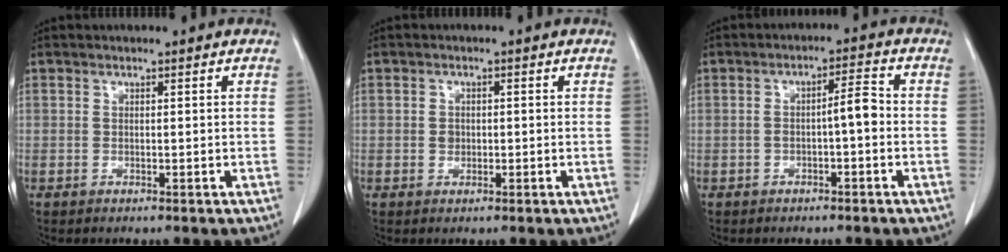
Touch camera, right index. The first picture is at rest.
{"total": 1.5, "force": [-0.1, 1.3, 0.7], "torque": [-0.013, 0.004, 0.002]}
{"total": 3.9, "force": [-0.7, 0.7, 3.8], "torque": [-0.058, 0.017, -0.007]}